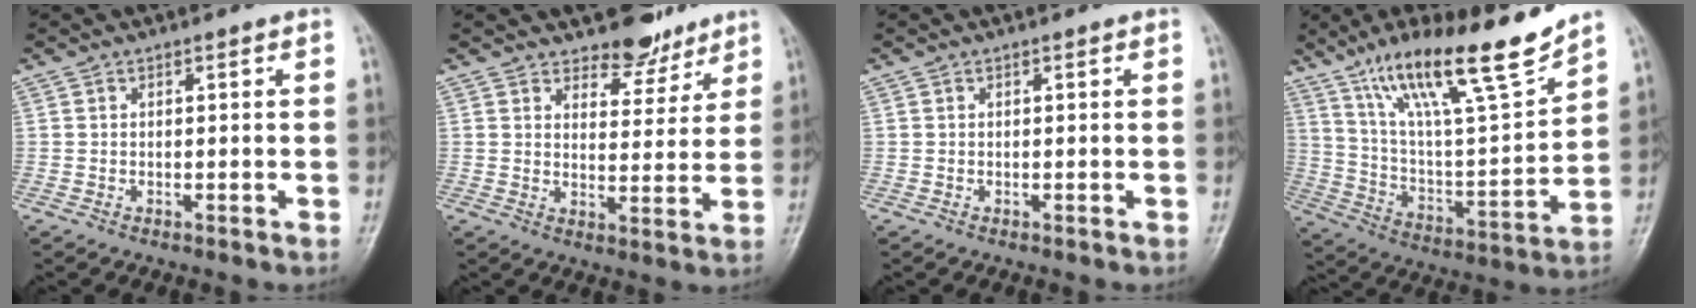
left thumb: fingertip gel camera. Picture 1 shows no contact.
{"total": 6.8, "force": [5.8, 3.3, 1.5], "torque": [0.009, -0.047, 0.088]}
{"total": 0.0}
{"total": 21.2, "force": [15.1, 3.4, 14.5], "torque": [-0.218, -0.069, 0.268]}